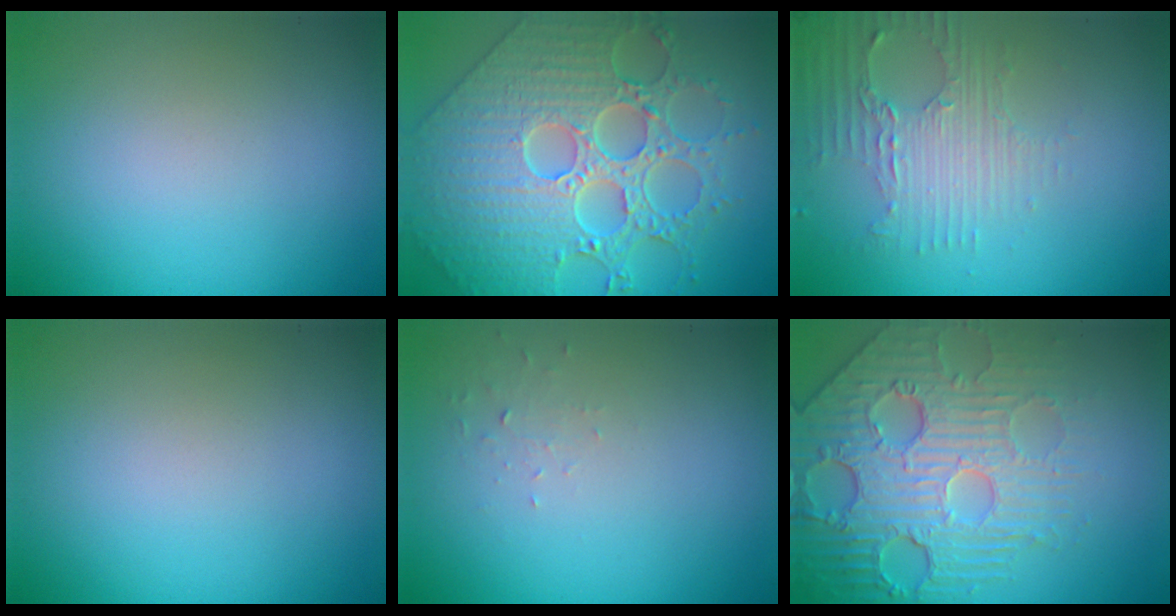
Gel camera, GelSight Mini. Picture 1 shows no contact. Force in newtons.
{"total": 9.5, "press": 7.1, "slide": 6.3}
{"total": 3.5, "press": 2.6, "slide": 2.4}
{"total": 0.0}
{"total": 0.6, "press": 0.3, "slide": 0.6}
{"total": 7.7, "press": 5.6, "slide": 5.3}